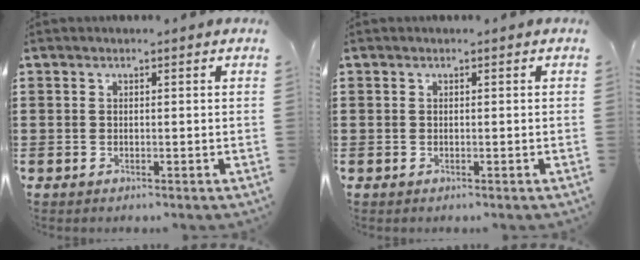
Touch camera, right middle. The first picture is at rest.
{"total": 0.0}